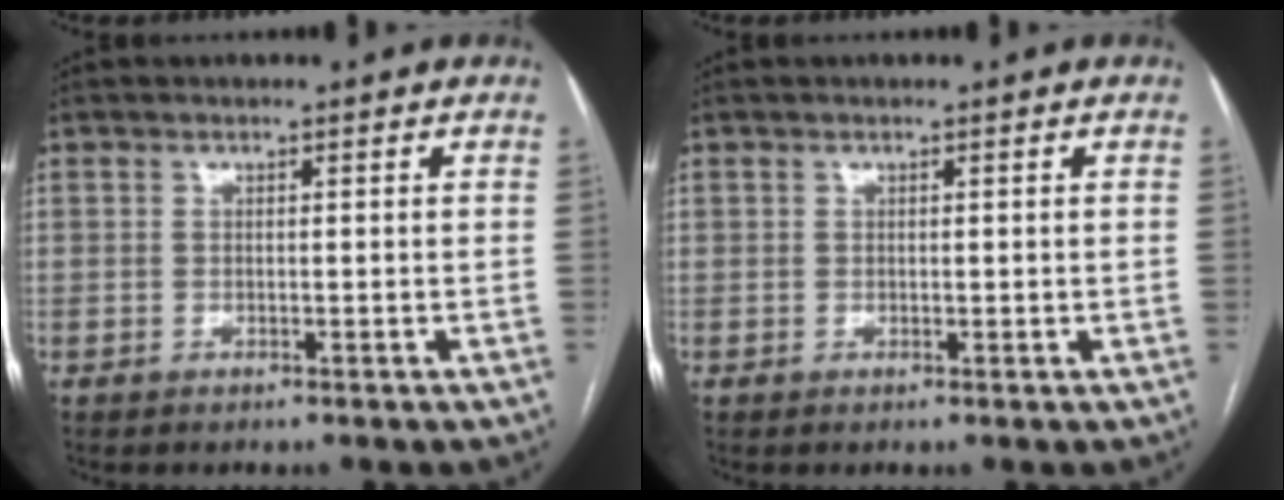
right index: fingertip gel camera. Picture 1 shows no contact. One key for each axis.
{"total": 0.6, "fx": 0.4, "fy": 0.3, "fz": 0.3, "tx": 0.001, "ty": -0.002, "tz": 0.005}